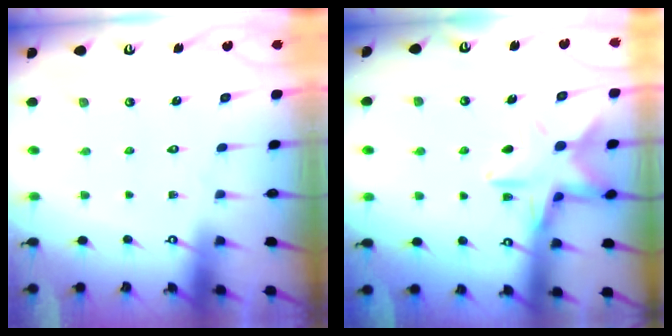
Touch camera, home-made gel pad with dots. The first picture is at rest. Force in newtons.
{"total": 14.4, "press": 14.4, "slide": 0.9}